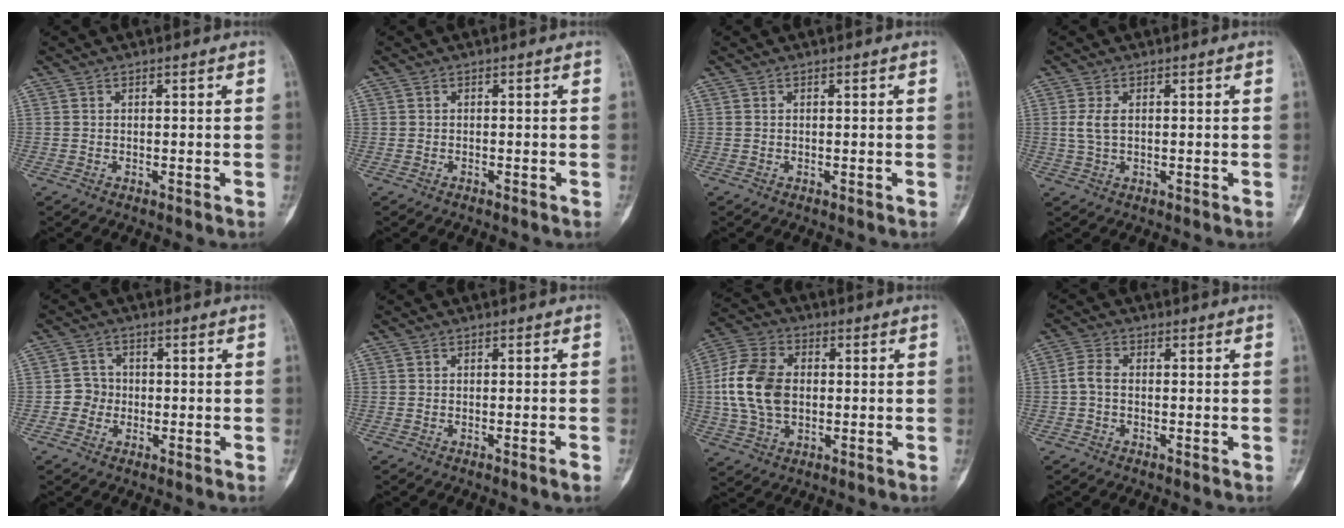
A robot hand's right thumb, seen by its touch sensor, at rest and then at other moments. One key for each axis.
{"total": 0.0}
{"total": 0.0}
{"total": 3.2, "fx": 0.5, "fy": 1.5, "fz": 2.8, "tx": -0.072, "ty": 0.002, "tz": 0.014}
{"total": 3.5, "fx": -0.8, "fy": 3.3, "fz": 0.6, "tx": 0.011, "ty": 0.011, "tz": -0.022}
{"total": 1.3, "fx": -0.8, "fy": -0.2, "fz": 1.0, "tx": -0.018, "ty": -0.002, "tz": -0.015}
{"total": 13.5, "fx": 0.1, "fy": 9.2, "fz": 9.9, "tx": -0.192, "ty": 0.016, "tz": 0.001}
{"total": 3.0, "fx": -0.5, "fy": 1.9, "fz": 2.3, "tx": -0.047, "ty": 0.008, "tz": -0.018}